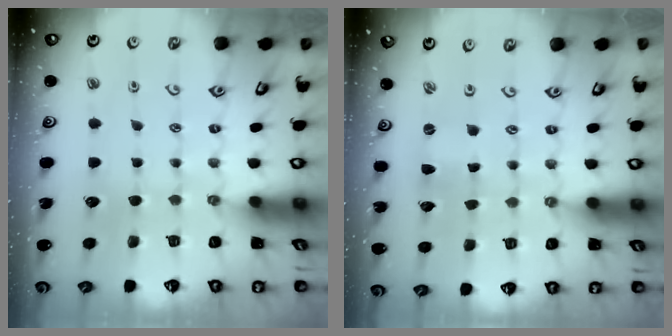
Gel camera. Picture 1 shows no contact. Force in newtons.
{"total": 0.0}